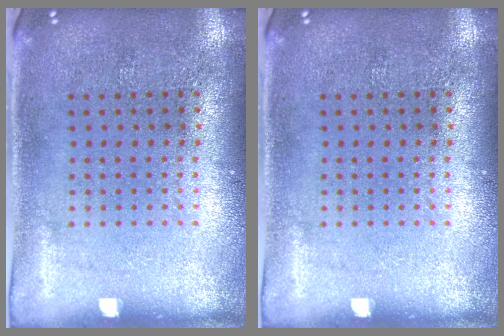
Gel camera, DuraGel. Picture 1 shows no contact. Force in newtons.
{"total": 0.0}